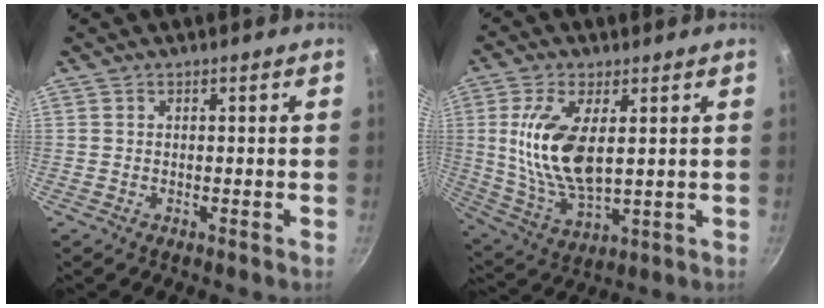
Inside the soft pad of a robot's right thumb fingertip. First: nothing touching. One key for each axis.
{"total": 14.4, "fx": 2.6, "fy": 6.9, "fz": 12.4, "tx": -0.241, "ty": -0.017, "tz": 0.058}